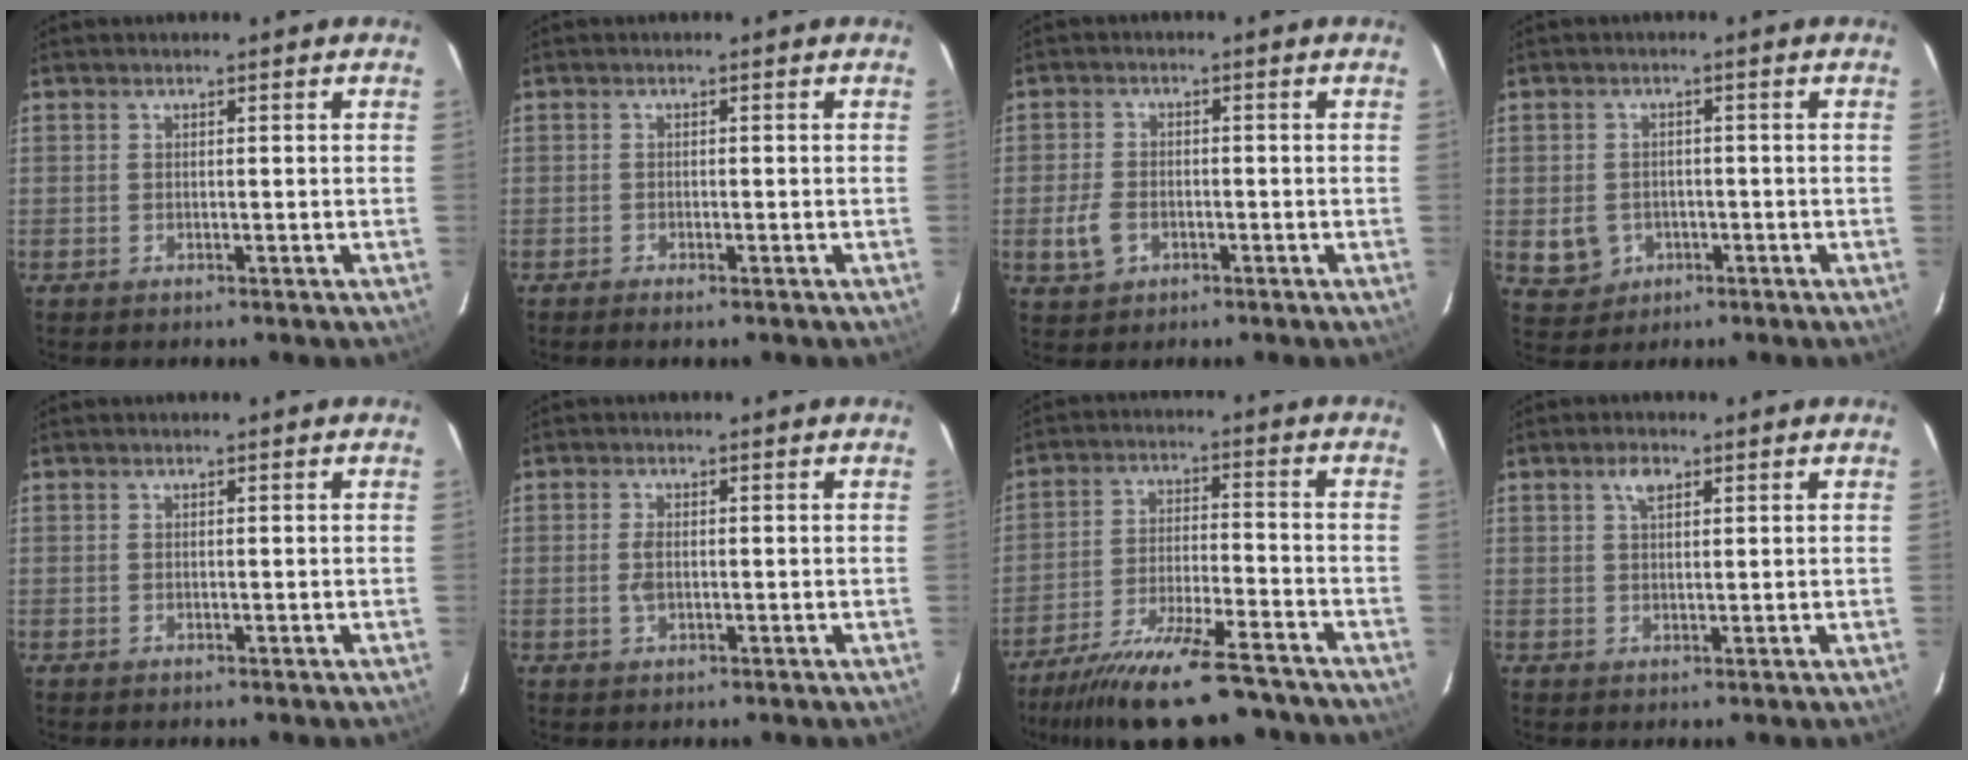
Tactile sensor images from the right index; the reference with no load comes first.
{"total": 1.3, "force": [-1.1, 0.2, 0.7], "torque": [-0.019, -0.002, -0.021]}
{"total": 4.9, "force": [-1.7, 3.7, 2.8], "torque": [-0.070, 0.002, -0.028]}
{"total": 5.4, "force": [-1.3, 4.9, 1.6], "torque": [-0.047, 0.007, -0.004]}
{"total": 0.0}
{"total": 2.1, "force": [-0.2, 1.1, 1.8], "torque": [-0.036, 0.002, -0.003]}
{"total": 19.5, "force": [-16.8, 3.6, 9.3], "torque": [-0.183, -0.031, -0.257]}
{"total": 2.7, "force": [1.4, 1.3, 1.9], "torque": [-0.034, 0.008, 0.025]}